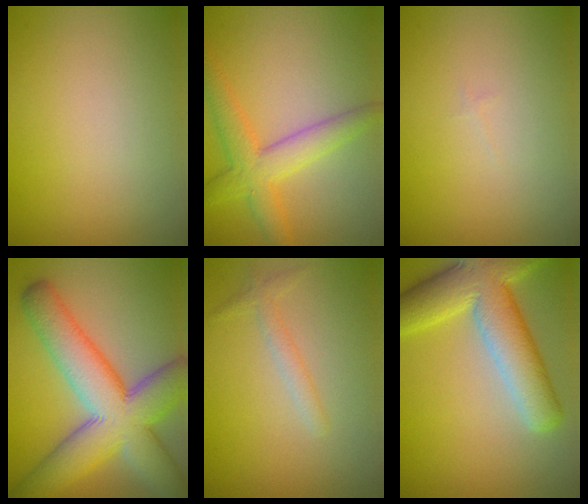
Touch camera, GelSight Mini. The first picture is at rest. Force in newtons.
{"total": 4.5, "press": 4.5, "slide": 0.1}
{"total": 0.0}
{"total": 11.6, "press": 11.6, "slide": 0.7}
{"total": 1.4, "press": 1.4, "slide": 0.1}
{"total": 9.1, "press": 9.1, "slide": 0.6}